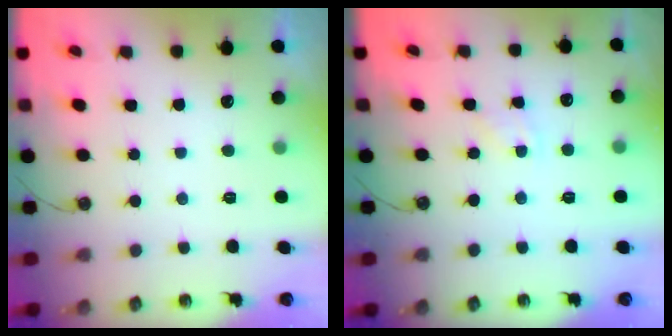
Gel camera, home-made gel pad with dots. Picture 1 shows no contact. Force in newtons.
{"total": 2.5, "press": 2.5, "slide": 0.5}